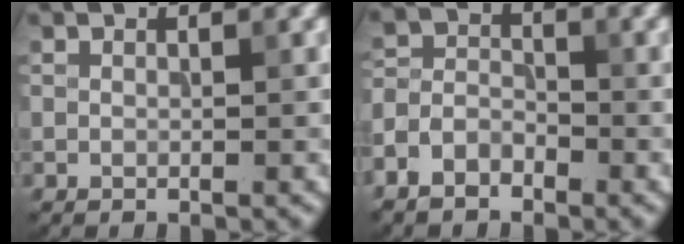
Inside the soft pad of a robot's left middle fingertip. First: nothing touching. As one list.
[{"total": 3.4, "force": [-2.4, 2.0, 1.4], "torque": [-0.027, 0.004, -0.056]}]